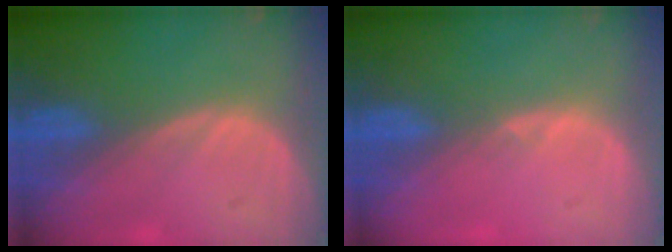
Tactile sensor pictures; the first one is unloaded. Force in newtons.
{"total": 0.6, "press": 0.5, "slide": 0.3}